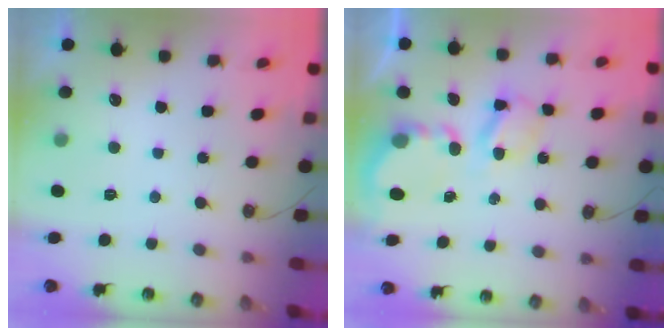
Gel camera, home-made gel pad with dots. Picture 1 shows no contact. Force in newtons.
{"total": 5.8, "press": 5.7, "slide": 0.5}